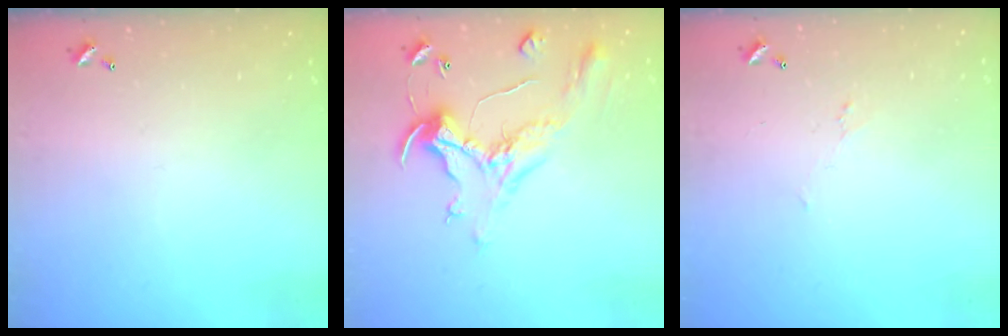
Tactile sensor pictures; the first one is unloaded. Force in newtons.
{"total": 0.9, "press": 0.2, "slide": 0.9}
{"total": 0.8, "press": 0.5, "slide": 0.6}